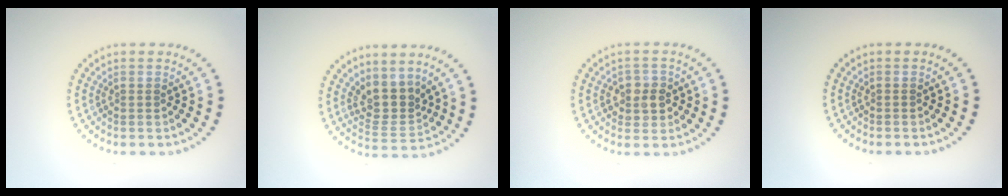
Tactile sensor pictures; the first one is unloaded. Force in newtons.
{"total": 3.3, "press": 2.5, "slide": 2.1}
{"total": 2.4, "press": 2.3, "slide": 0.5}
{"total": 0.0}